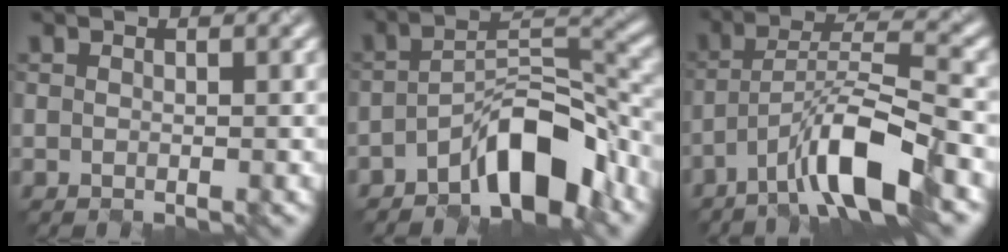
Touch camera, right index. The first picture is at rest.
{"total": 7.0, "force": [-4.5, 2.3, 4.8], "torque": [-0.077, 0.016, -0.078]}
{"total": 7.8, "force": [-4.8, 1.0, 6.1], "torque": [-0.112, 0.011, -0.086]}